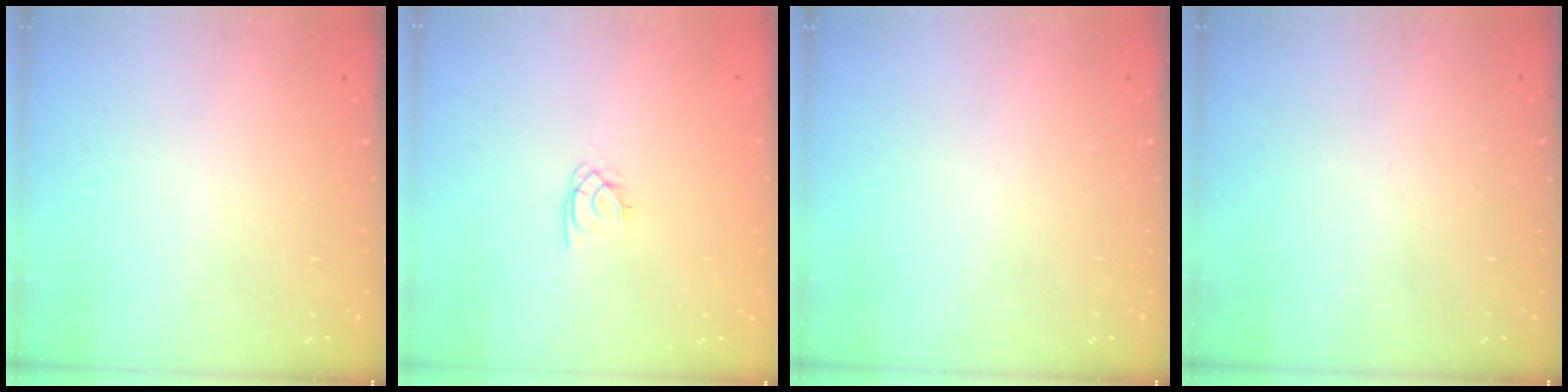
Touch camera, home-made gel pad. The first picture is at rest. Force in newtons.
{"total": 1.8, "press": 1.8, "slide": 0.3}
{"total": 0.0}
{"total": 0.0}